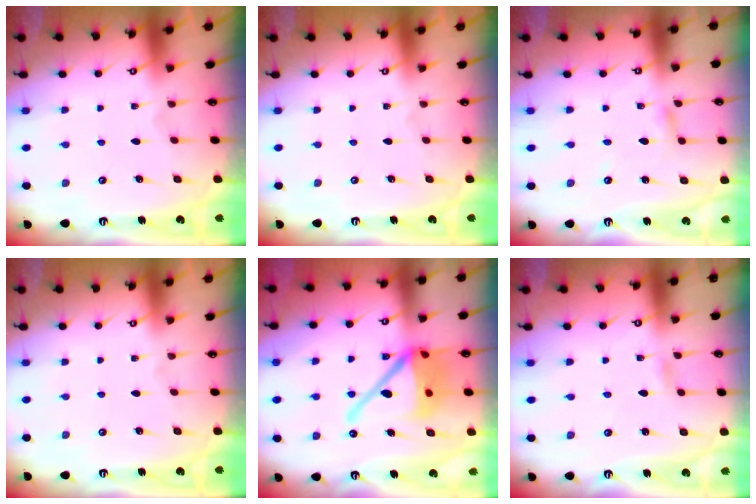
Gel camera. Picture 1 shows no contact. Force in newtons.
{"total": 0.0}
{"total": 2.7, "press": 2.7, "slide": 0.1}
{"total": 0.0}
{"total": 16.2, "press": 15.9, "slide": 2.6}
{"total": 1.7, "press": 1.7, "slide": 0.2}